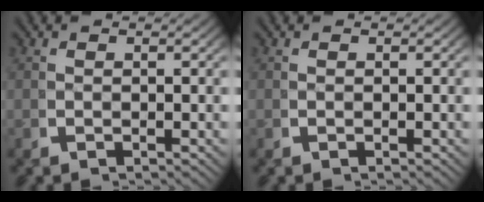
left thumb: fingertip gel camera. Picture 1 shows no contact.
{"total": 0.0}